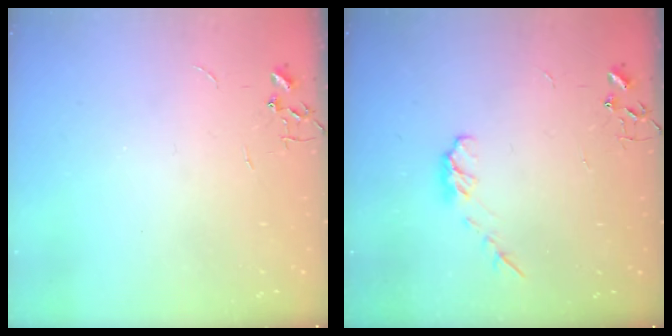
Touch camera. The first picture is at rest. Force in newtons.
{"total": 5.8, "press": 5.8, "slide": 0.7}